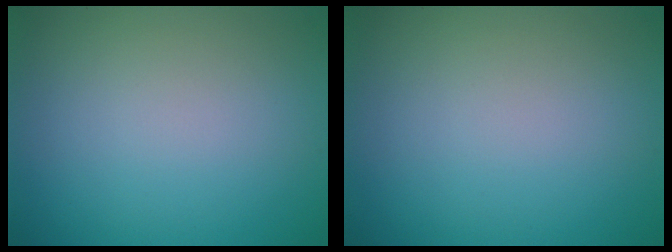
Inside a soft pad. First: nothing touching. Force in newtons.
{"total": 0.0}